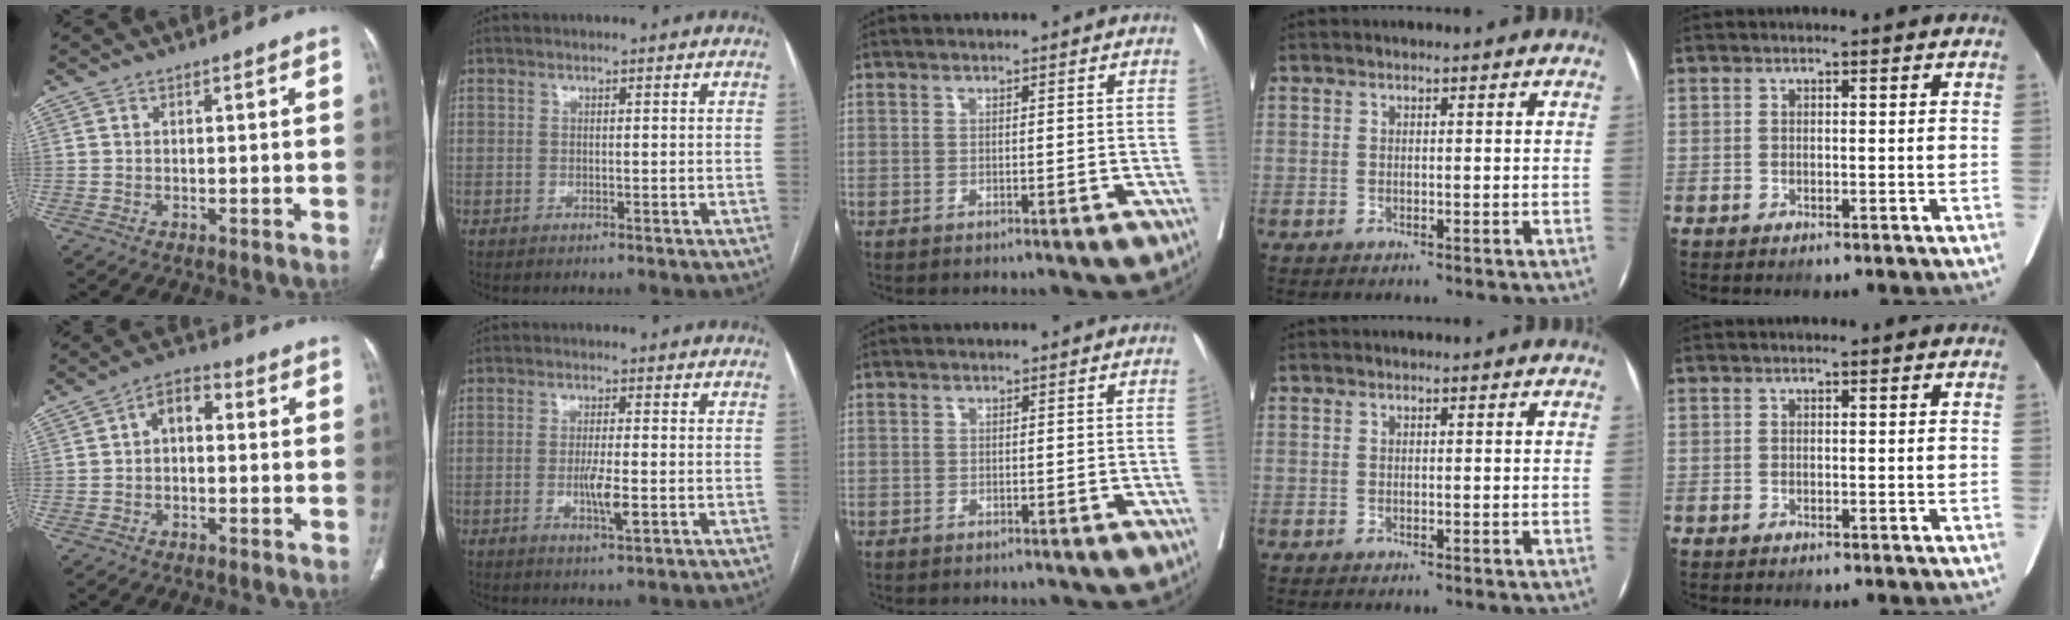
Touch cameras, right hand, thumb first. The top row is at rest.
{"thumb": {"total": 5.3, "force": [0.3, 3.3, 4.1], "torque": [-0.054, 0.021, -0.008]}, "index": {"total": 4.4, "force": [-1.1, 0.6, 4.2], "torque": [-0.082, -0.007, -0.017]}}